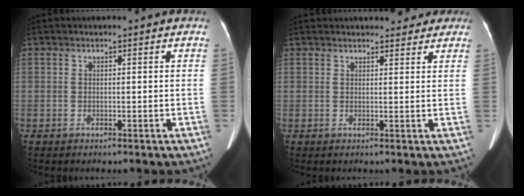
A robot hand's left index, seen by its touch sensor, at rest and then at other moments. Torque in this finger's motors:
{"motor_torque": [0.99, -1.15, 0.31, 0.09]}